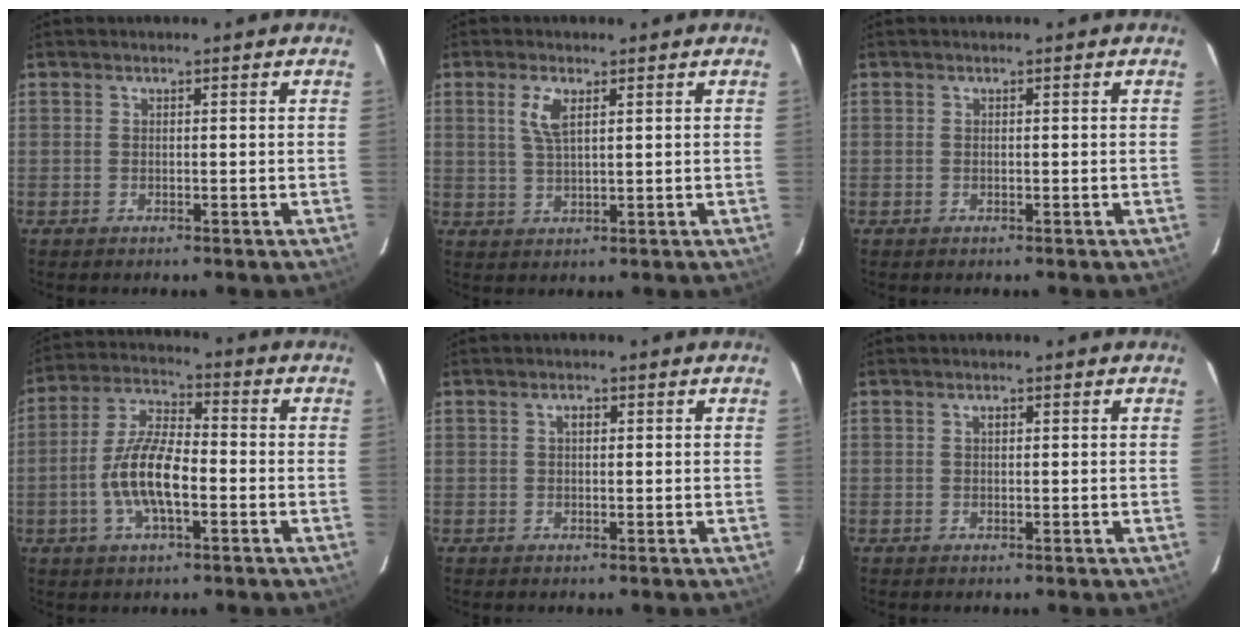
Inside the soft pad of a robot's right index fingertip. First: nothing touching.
{"total": 4.2, "force": [1.8, 1.4, 3.6], "torque": [-0.073, 0.002, 0.036]}
{"total": 0.0}
{"total": 11.3, "force": [-3.1, 4.0, 10.1], "torque": [-0.208, 0.005, -0.060]}
{"total": 1.3, "force": [0.3, 0.8, 0.9], "torque": [-0.016, 0.007, 0.003]}
{"total": 0.7, "force": [0.2, 0.5, 0.5], "torque": [-0.009, 0.004, 0.003]}